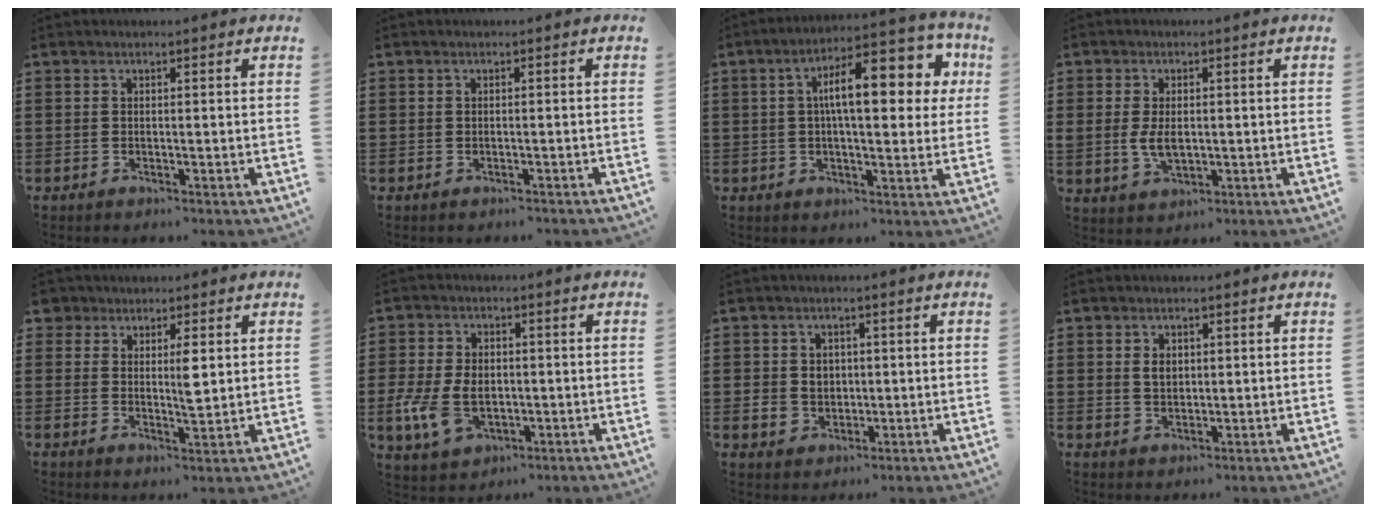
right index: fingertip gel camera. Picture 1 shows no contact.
{"total": 0.5, "force": [-0.4, 0.3, 0.1], "torque": [-0.003, 0.000, -0.009]}
{"total": 12.7, "force": [3.5, 4.6, 11.3], "torque": [-0.184, 0.008, 0.049]}
{"total": 3.9, "force": [0.1, 2.4, 3.1], "torque": [-0.070, 0.005, -0.002]}
{"total": 4.9, "force": [2.3, 2.6, 3.4], "torque": [-0.060, 0.004, 0.039]}
{"total": 7.8, "force": [-1.4, 5.4, 5.5], "torque": [-0.133, 0.004, -0.028]}
{"total": 3.4, "force": [0.1, 3.2, 1.1], "torque": [-0.033, 0.011, -0.003]}
{"total": 2.4, "force": [0.6, 1.8, 1.5], "torque": [-0.034, 0.010, 0.010]}